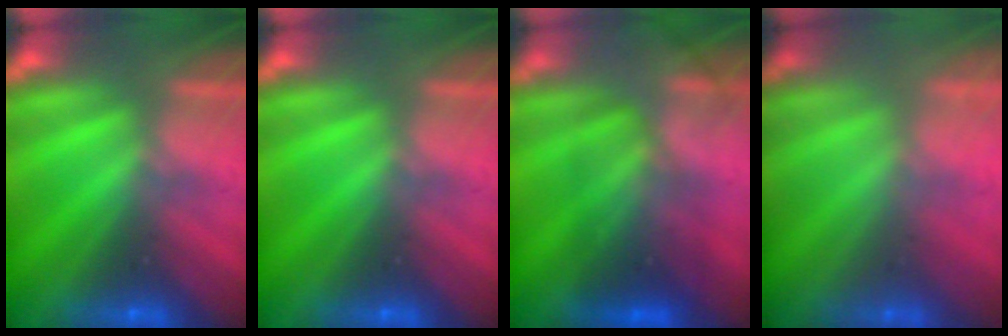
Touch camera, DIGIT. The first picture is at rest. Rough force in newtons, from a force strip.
{"total": 0.0}
{"total": 2.9}
{"total": 1.7}